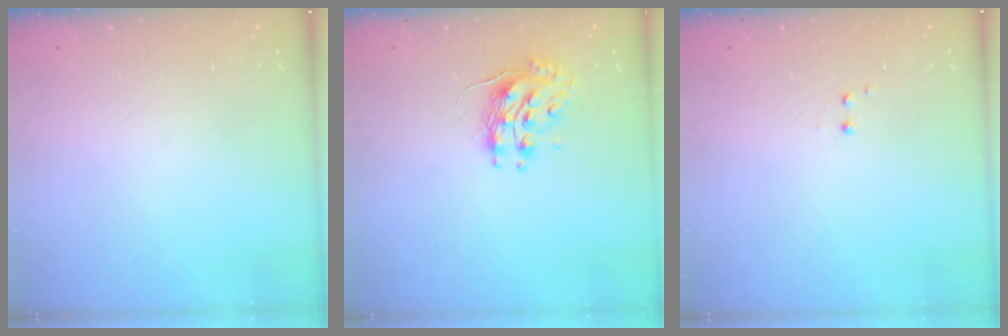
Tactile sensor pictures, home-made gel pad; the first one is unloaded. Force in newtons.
{"total": 9.3, "press": 9.3, "slide": 0.5}
{"total": 1.2, "press": 1.0, "slide": 0.6}